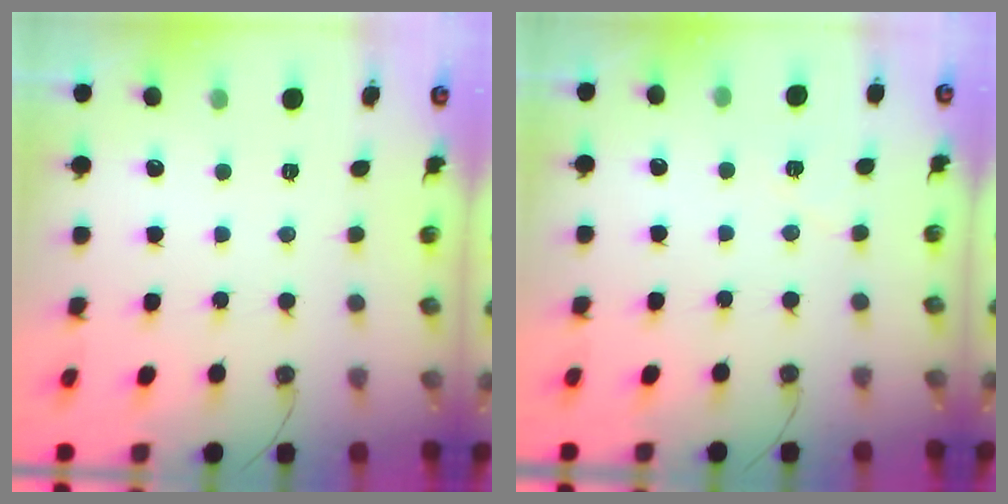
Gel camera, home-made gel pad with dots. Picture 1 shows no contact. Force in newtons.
{"total": 5.1, "press": 5.0, "slide": 1.1}